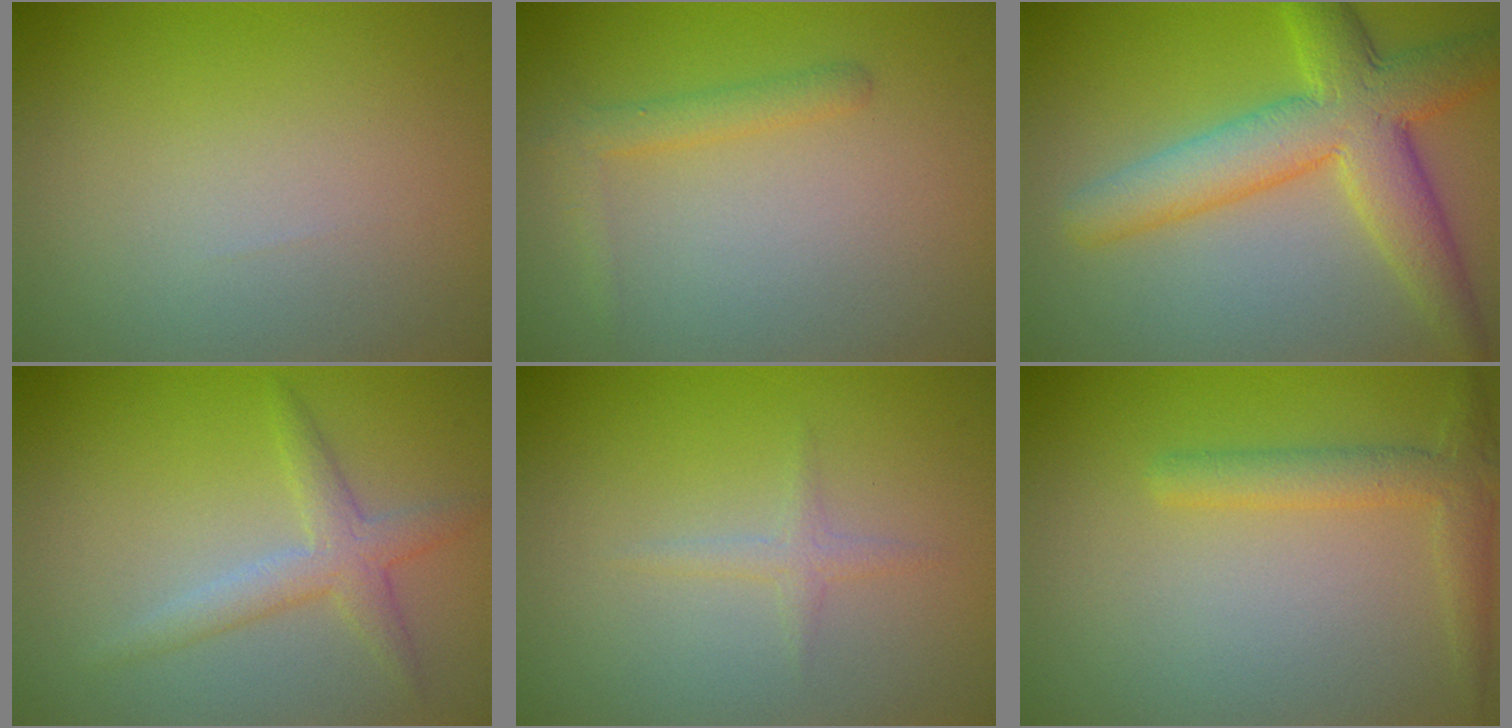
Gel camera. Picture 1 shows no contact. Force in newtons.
{"total": 1.7, "press": 1.7, "slide": 0.1}
{"total": 7.4, "press": 7.4, "slide": 0.3}
{"total": 2.7, "press": 2.7, "slide": 0.1}
{"total": 1.1, "press": 1.1, "slide": 0.1}
{"total": 1.7, "press": 1.7, "slide": 0.1}